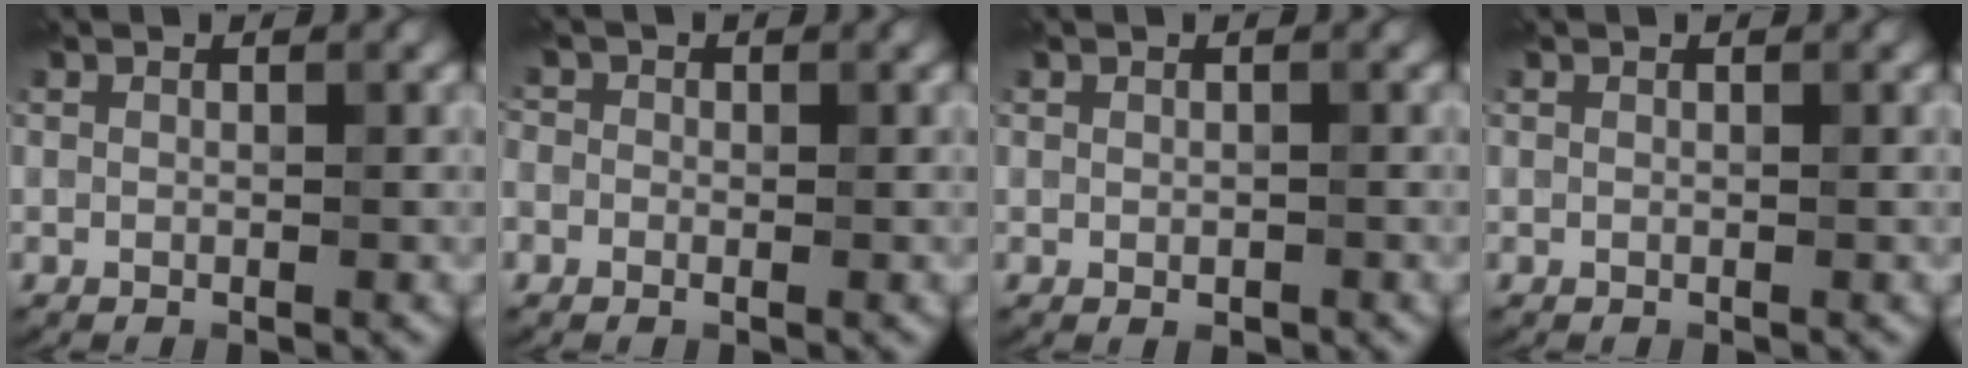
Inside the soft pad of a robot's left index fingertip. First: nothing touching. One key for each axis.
{"total": 1.4, "fx": -0.2, "fy": 1.3, "fz": 0.6, "tx": 0.001, "ty": -0.001, "tz": -0.015}
{"total": 0.8, "fx": -0.3, "fy": 0.4, "fz": 0.6, "tx": -0.007, "ty": -0.002, "tz": -0.002}
{"total": 0.0}